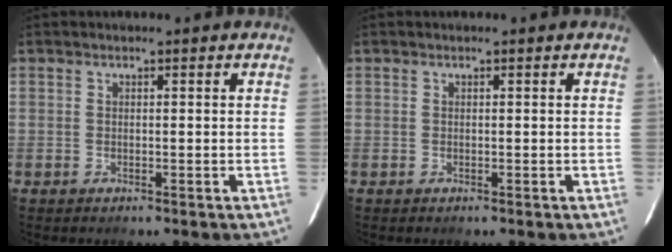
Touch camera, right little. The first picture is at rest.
{"total": 0.0}